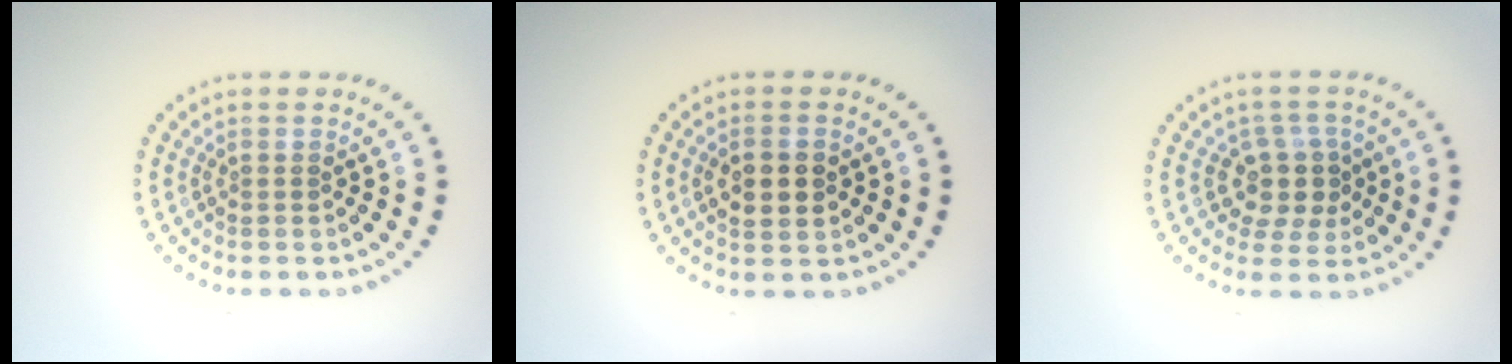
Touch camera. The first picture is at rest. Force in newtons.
{"total": 3.4, "press": 3.4, "slide": 0.3}
{"total": 3.3, "press": 3.0, "slide": 1.5}